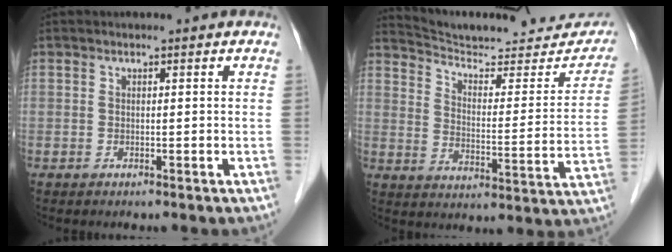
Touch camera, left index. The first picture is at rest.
{"total": 23.3, "force": [21.8, 4.6, 6.9], "torque": [-0.092, -0.048, 0.283]}